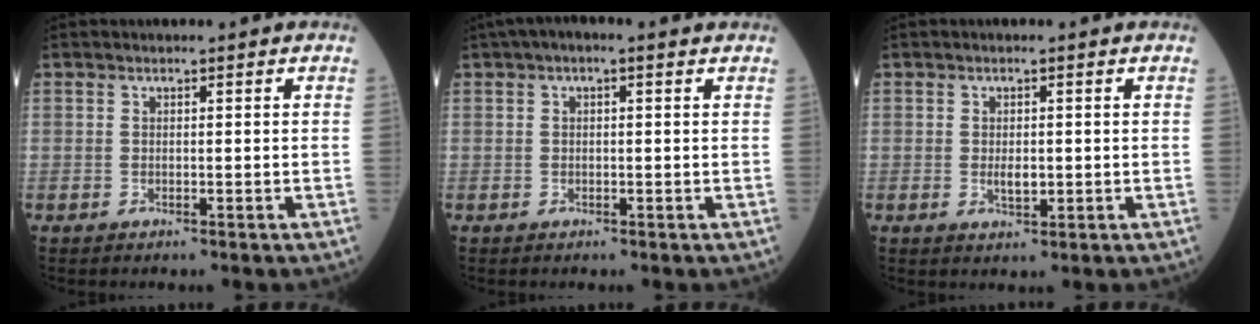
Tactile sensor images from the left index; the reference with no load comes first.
{"total": 3.2, "force": [1.8, 0.8, 2.5], "torque": [-0.044, 0.026, 0.023]}
{"total": 2.3, "force": [-0.1, 1.0, 2.0], "torque": [-0.040, -0.003, 0.001]}